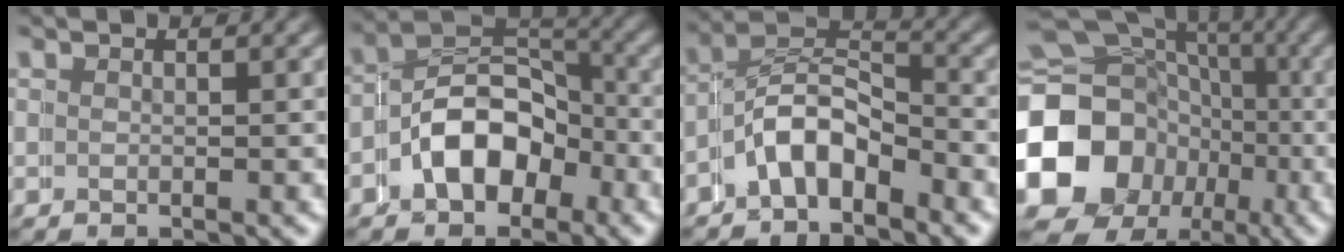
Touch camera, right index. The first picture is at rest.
{"total": 6.0, "force": [-2.1, 4.8, 3.0], "torque": [-0.057, -0.009, -0.043]}
{"total": 4.5, "force": [-2.4, 3.1, 2.1], "torque": [-0.043, -0.015, -0.049]}
{"total": 19.1, "force": [-2.9, 17.2, 7.7], "torque": [-0.166, -0.055, -0.053]}